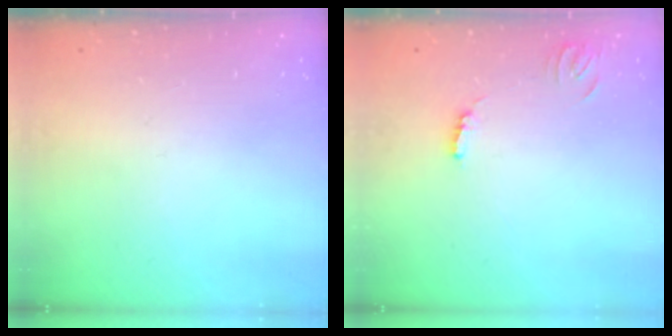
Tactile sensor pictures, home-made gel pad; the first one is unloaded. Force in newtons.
{"total": 3.6, "press": 3.6, "slide": 0.2}